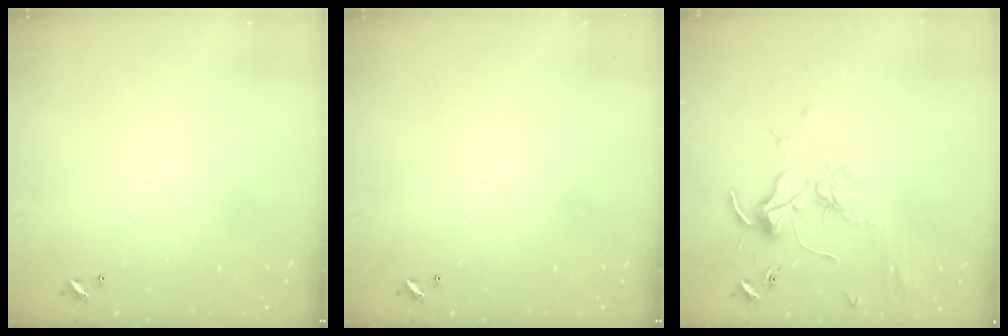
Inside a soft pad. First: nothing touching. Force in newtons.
{"total": 0.0}
{"total": 1.7, "press": 1.5, "slide": 0.9}